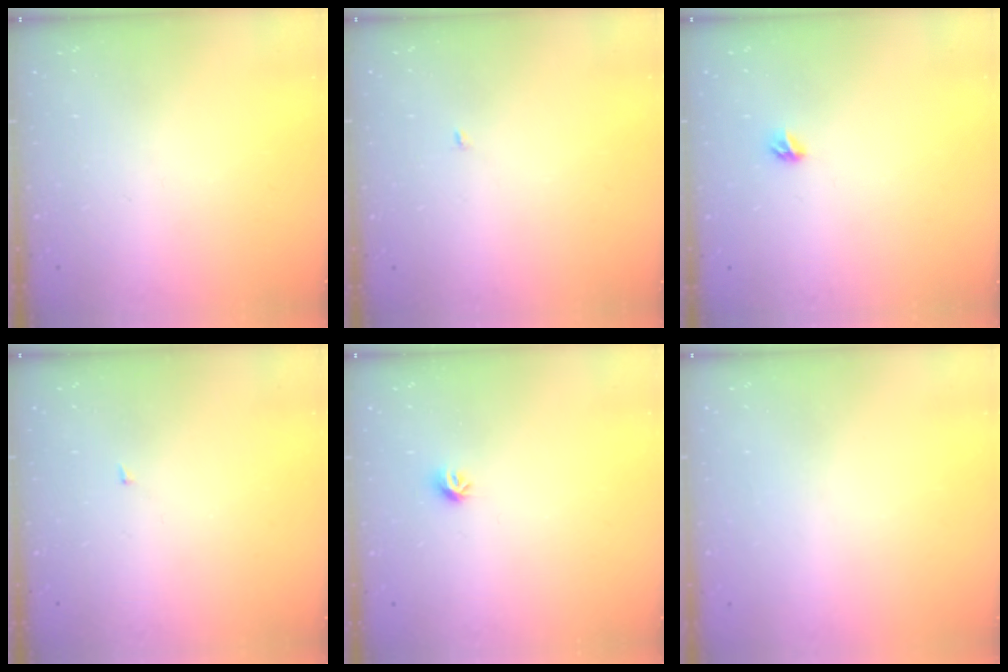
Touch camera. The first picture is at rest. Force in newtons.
{"total": 1.9, "press": 1.9, "slide": 0.2}
{"total": 3.8, "press": 3.8, "slide": 0.7}
{"total": 1.4, "press": 1.3, "slide": 0.1}
{"total": 5.7, "press": 5.6, "slide": 0.8}
{"total": 0.9, "press": 0.9, "slide": 0.1}